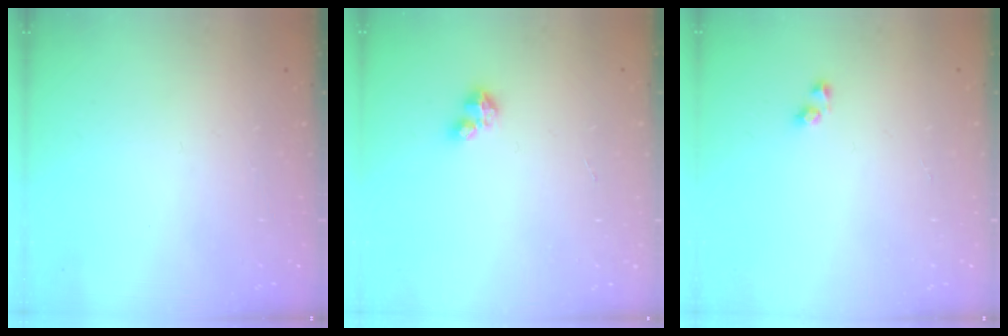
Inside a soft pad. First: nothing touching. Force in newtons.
{"total": 2.8, "press": 2.8, "slide": 0.2}
{"total": 2.4, "press": 2.0, "slide": 1.3}